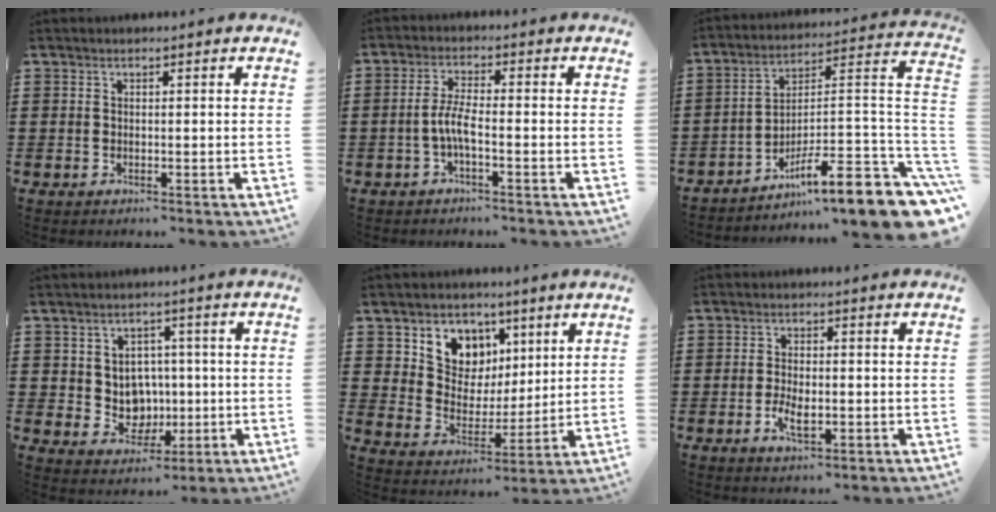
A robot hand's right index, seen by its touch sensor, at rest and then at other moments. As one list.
[{"total": 4.1, "force": [-1.4, 0.6, 3.8], "torque": [-0.095, -0.008, -0.036]}, {"total": 12.8, "force": [-8.4, 2.1, 9.5], "torque": [-0.127, 0.011, -0.150]}, {"total": 5.6, "force": [0.3, 5.3, 1.8], "torque": [-0.039, 0.003, 0.007]}, {"total": 6.7, "force": [3.8, 5.4, 0.5], "torque": [-0.045, -0.022, 0.069]}, {"total": 3.7, "force": [-1.1, 1.7, 3.1], "torque": [-0.068, -0.002, -0.023]}]